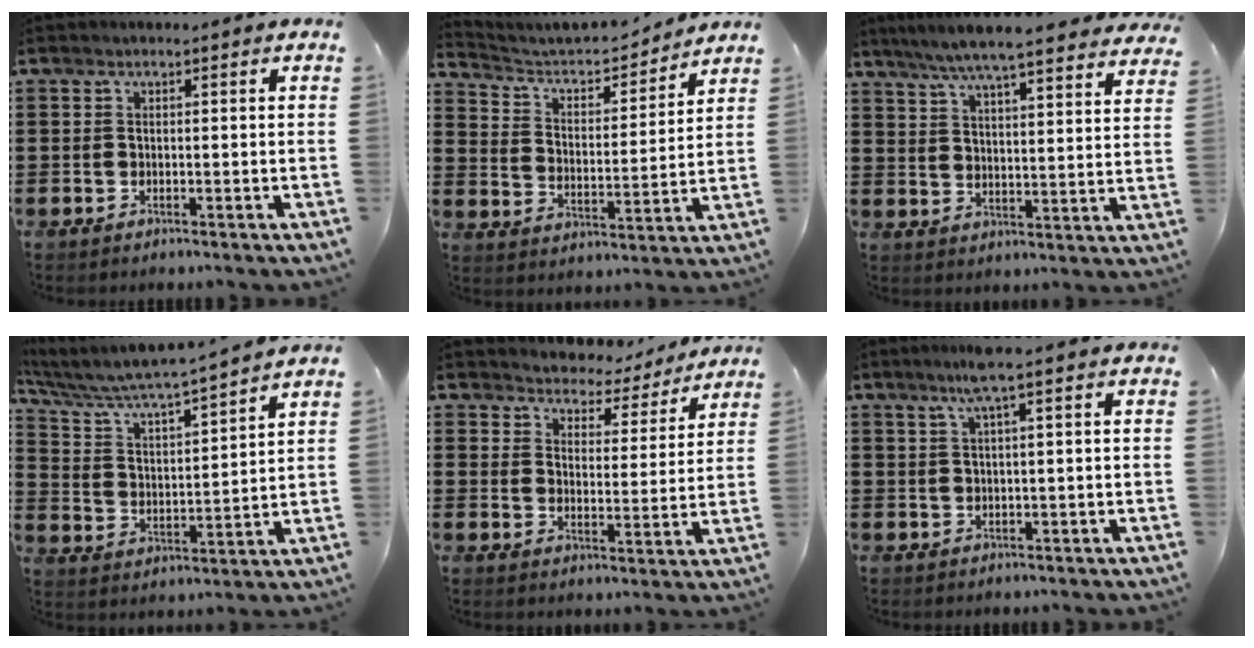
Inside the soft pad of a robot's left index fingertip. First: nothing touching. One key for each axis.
{"total": 4.3, "fx": 3.8, "fy": 1.3, "fz": 1.4, "tx": -0.050, "ty": -0.031, "tz": 0.056}
{"total": 6.3, "fx": 5.6, "fy": -0.5, "fz": 2.8, "tx": -0.076, "ty": -0.033, "tz": 0.096}
{"total": 4.9, "fx": 4.7, "fy": -0.4, "fz": 1.5, "tx": -0.056, "ty": -0.043, "tz": 0.069}
{"total": 4.2, "fx": 4.1, "fy": 0.5, "fz": -0.5, "tx": -0.010, "ty": -0.039, "tz": 0.066}
{"total": 3.6, "fx": 1.8, "fy": -0.5, "fz": 3.1, "tx": -0.062, "ty": 0.001, "tz": 0.028}